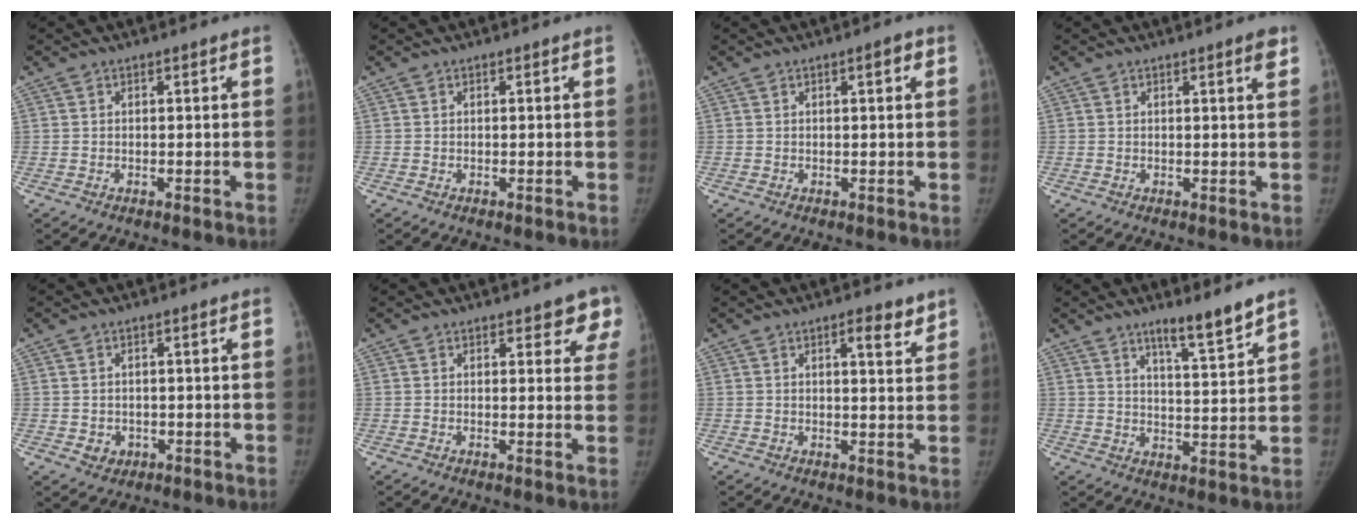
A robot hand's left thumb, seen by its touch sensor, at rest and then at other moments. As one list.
[{"total": 0.0}, {"total": 1.7, "force": [0.6, 0.5, 1.5], "torque": [-0.016, 0.004, 0.005]}, {"total": 1.8, "force": [1.1, 0.1, 1.5], "torque": [-0.021, -0.005, 0.013]}, {"total": 2.6, "force": [-0.6, 2.4, 1.0], "torque": [-0.003, 0.003, 0.001]}, {"total": 5.5, "force": [4.1, 2.6, 2.5], "torque": [0.015, -0.018, 0.034]}, {"total": 4.4, "force": [2.8, 1.3, 3.1], "torque": [-0.033, -0.017, 0.038]}, {"total": 7.9, "force": [6.1, 0.4, 5.1], "torque": [-0.077, -0.049, 0.101]}]